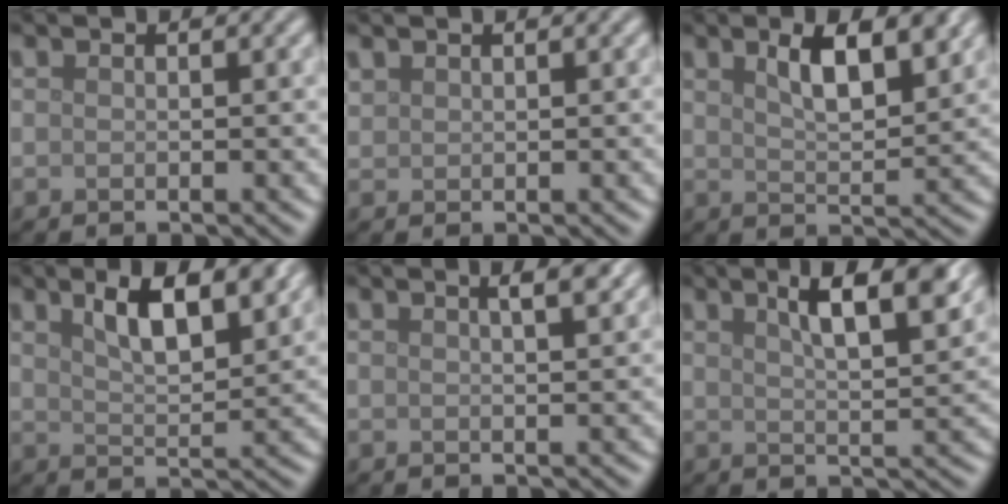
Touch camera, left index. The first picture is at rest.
{"total": 0.8, "force": [0.7, 0.5, 0.1], "torque": [-0.004, 0.001, 0.018]}
{"total": 4.9, "force": [2.5, 1.7, 3.9], "torque": [-0.065, 0.001, 0.042]}
{"total": 5.6, "force": [3.1, 1.9, 4.2], "torque": [-0.070, 0.003, 0.050]}
{"total": 3.4, "force": [1.8, 1.3, 2.5], "torque": [-0.007, 0.013, 0.002]}
{"total": 6.3, "force": [3.4, 1.7, 5.1], "torque": [-0.066, 0.011, 0.049]}